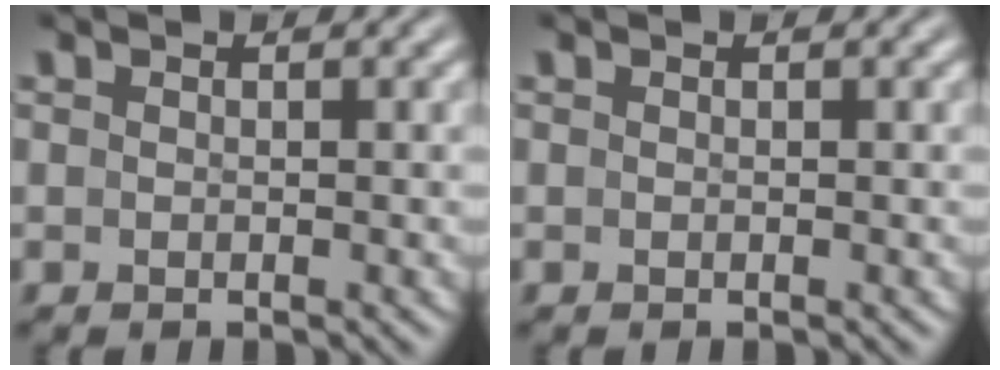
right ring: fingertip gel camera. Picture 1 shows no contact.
{"total": 0.0}